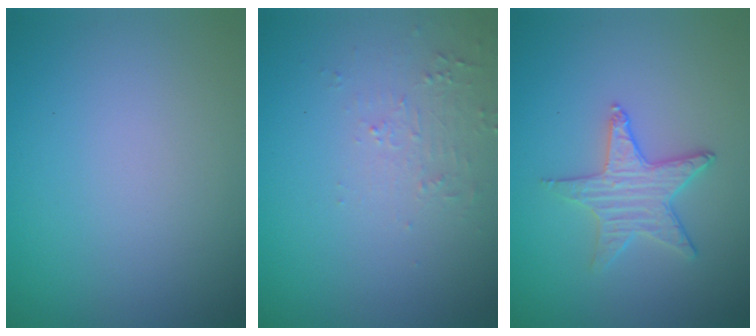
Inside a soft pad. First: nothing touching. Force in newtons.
{"total": 2.1, "press": 2.0, "slide": 0.5}
{"total": 2.8, "press": 2.7, "slide": 0.7}